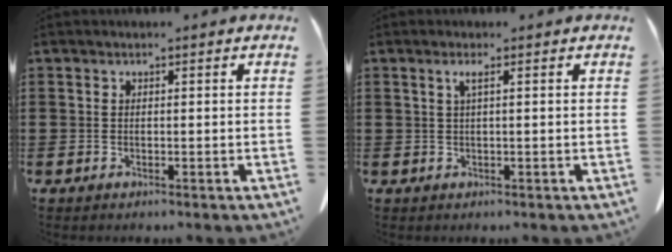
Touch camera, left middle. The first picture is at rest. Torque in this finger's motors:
{"motor_torque": [0.49, 0.62, 0.01, 0.01]}